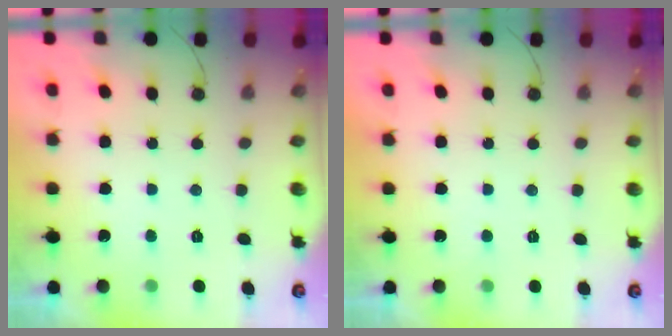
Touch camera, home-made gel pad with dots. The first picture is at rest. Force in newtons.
{"total": 1.8, "press": 1.8, "slide": 0.0}